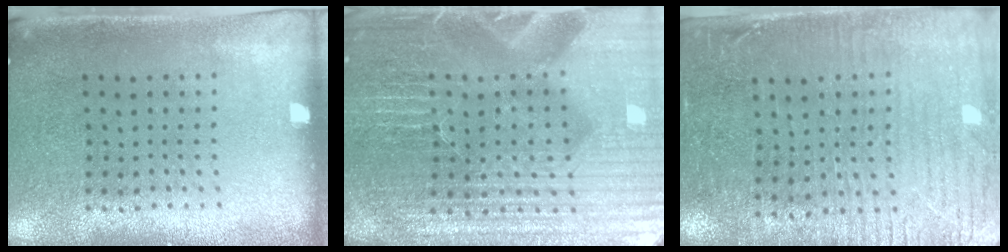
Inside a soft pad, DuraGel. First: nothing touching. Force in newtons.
{"total": 6.1, "press": 5.5, "slide": 2.7}
{"total": 3.5, "press": 3.0, "slide": 1.7}